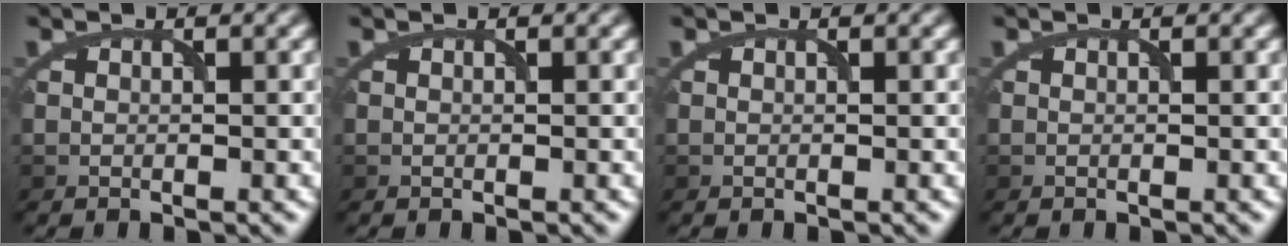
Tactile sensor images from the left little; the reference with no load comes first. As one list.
[{"total": 0.0}, {"total": 0.0}, {"total": 0.0}]